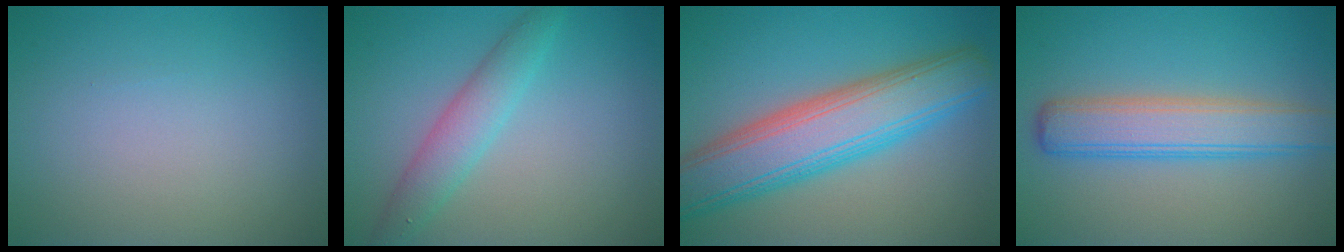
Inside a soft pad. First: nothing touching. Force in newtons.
{"total": 3.0, "press": 3.0, "slide": 0.1}
{"total": 9.1, "press": 9.1, "slide": 0.3}
{"total": 5.4, "press": 5.4, "slide": 0.1}